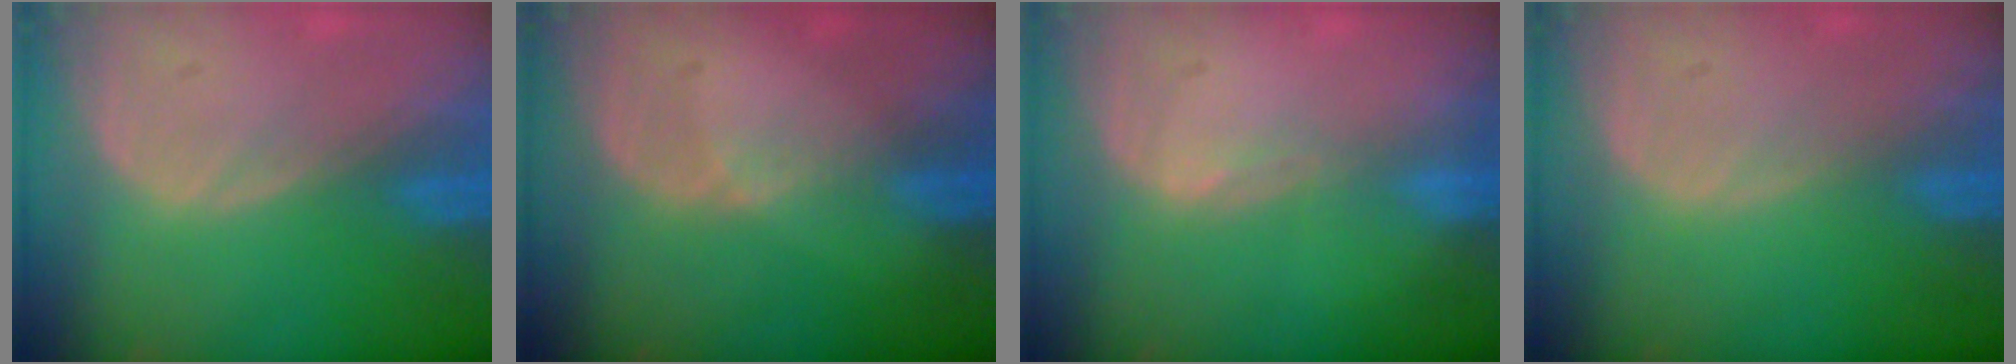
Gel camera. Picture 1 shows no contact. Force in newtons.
{"total": 1.4, "press": 0.9, "slide": 1.1}
{"total": 1.0, "press": 0.7, "slide": 0.7}
{"total": 0.0}